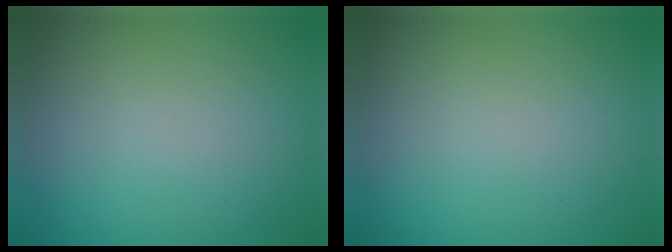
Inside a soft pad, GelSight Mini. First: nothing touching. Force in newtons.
{"total": 0.0}